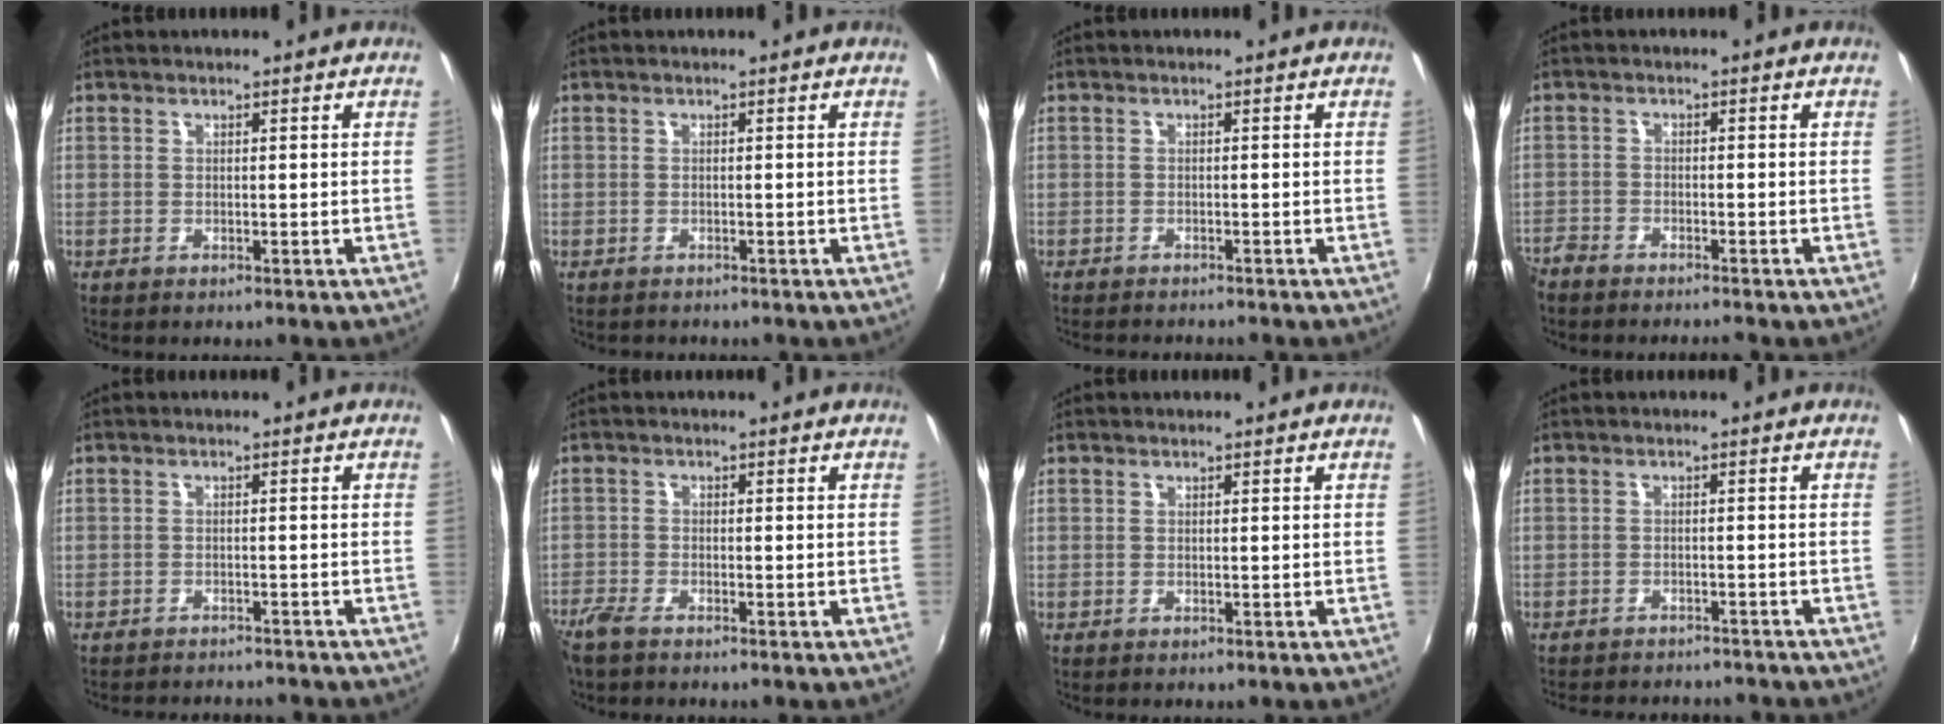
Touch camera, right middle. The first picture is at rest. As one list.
[{"total": 0.8, "force": [-0.7, 0.4, -0.1], "torque": [-0.002, 0.002, -0.011]}, {"total": 3.9, "force": [-3.7, 0.3, 1.3], "torque": [-0.033, -0.015, -0.059]}, {"total": 5.3, "force": [-4.9, 1.1, 1.6], "torque": [-0.058, -0.017, -0.092]}, {"total": 7.8, "force": [-7.2, 1.6, 2.4], "torque": [-0.061, -0.011, -0.099]}, {"total": 3.5, "force": [-2.9, 0.8, 1.6], "torque": [-0.047, -0.010, -0.062]}, {"total": 0.0}, {"total": 10.5, "force": [-9.5, 2.6, 3.6], "torque": [-0.085, -0.013, -0.130]}]